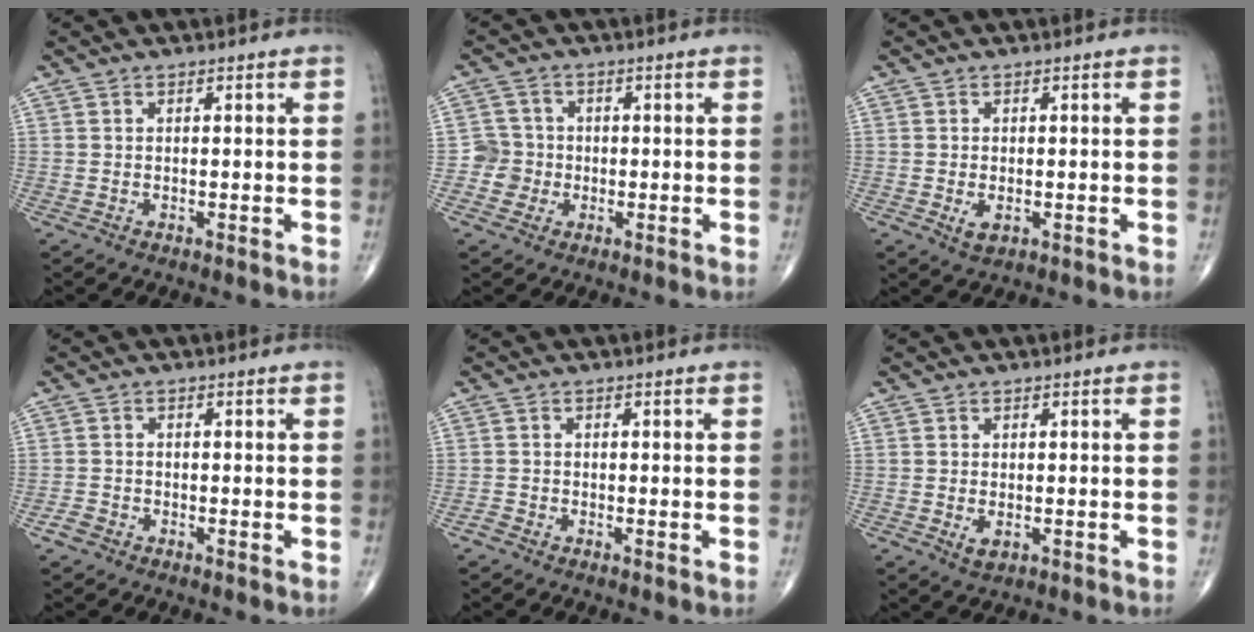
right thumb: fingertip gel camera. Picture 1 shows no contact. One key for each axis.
{"total": 4.0, "fx": -0.9, "fy": 3.9, "fz": 0.1, "tx": 0.026, "ty": 0.012, "tz": -0.024}
{"total": 2.5, "fx": -0.6, "fy": 1.5, "fz": 2.0, "tx": -0.035, "ty": -0.004, "tz": -0.006}
{"total": 1.8, "fx": -1.2, "fy": 1.1, "fz": 0.8, "tx": -0.015, "ty": 0.001, "tz": -0.026}
{"total": 1.1, "fx": -0.8, "fy": 0.5, "fz": 0.7, "tx": -0.014, "ty": -0.002, "tz": -0.021}
{"total": 2.2, "fx": -0.5, "fy": 1.3, "fz": 1.7, "tx": -0.030, "ty": -0.004, "tz": -0.005}